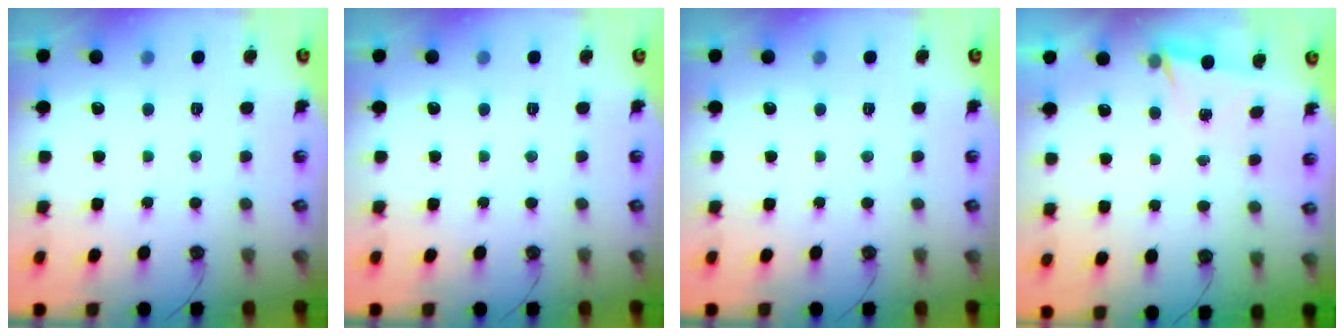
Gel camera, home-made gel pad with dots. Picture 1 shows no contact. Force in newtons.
{"total": 0.0}
{"total": 0.0}
{"total": 2.7, "press": 1.5, "slide": 2.2}